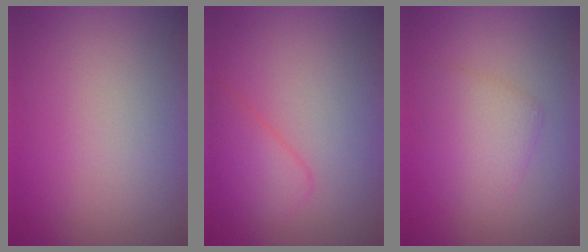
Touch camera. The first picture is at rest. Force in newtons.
{"total": 2.9, "press": 2.9, "slide": 0.3}
{"total": 2.8, "press": 2.8, "slide": 0.2}